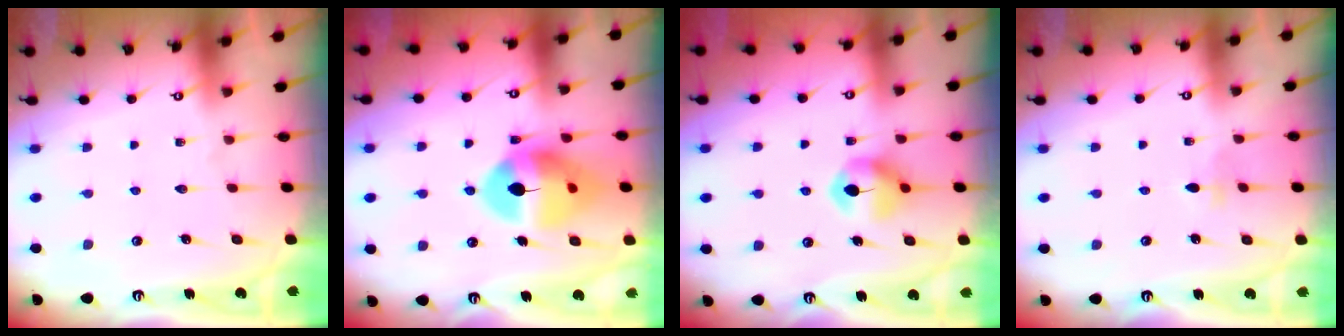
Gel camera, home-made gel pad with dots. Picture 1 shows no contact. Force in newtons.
{"total": 13.6, "press": 13.5, "slide": 1.7}
{"total": 7.4, "press": 7.4, "slide": 0.2}
{"total": 2.7, "press": 2.6, "slide": 0.6}